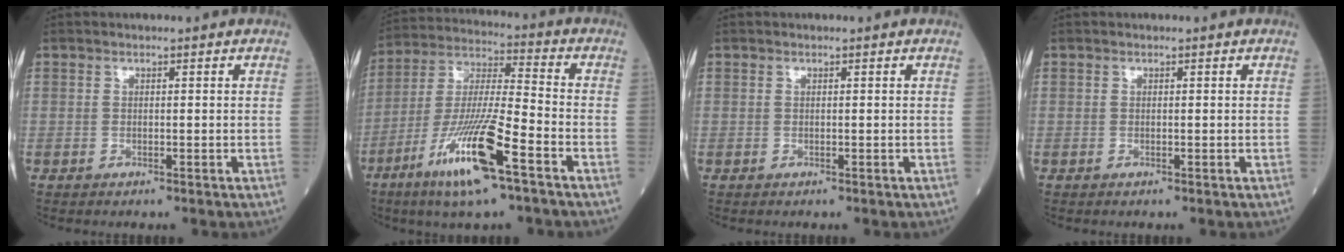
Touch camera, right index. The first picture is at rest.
{"total": 15.4, "force": [-8.1, 1.1, 13.1], "torque": [-0.265, -0.025, -0.149]}
{"total": 0.0}
{"total": 0.0}